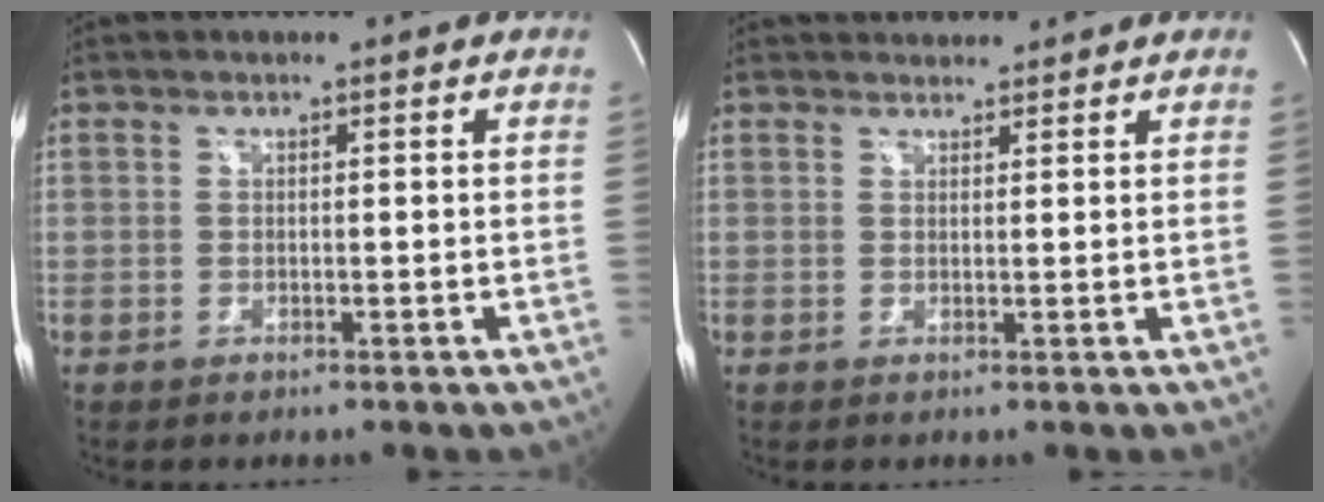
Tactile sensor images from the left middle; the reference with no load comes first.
{"total": 3.8, "force": [3.6, 1.0, 0.4], "torque": [-0.008, 0.027, 0.056]}